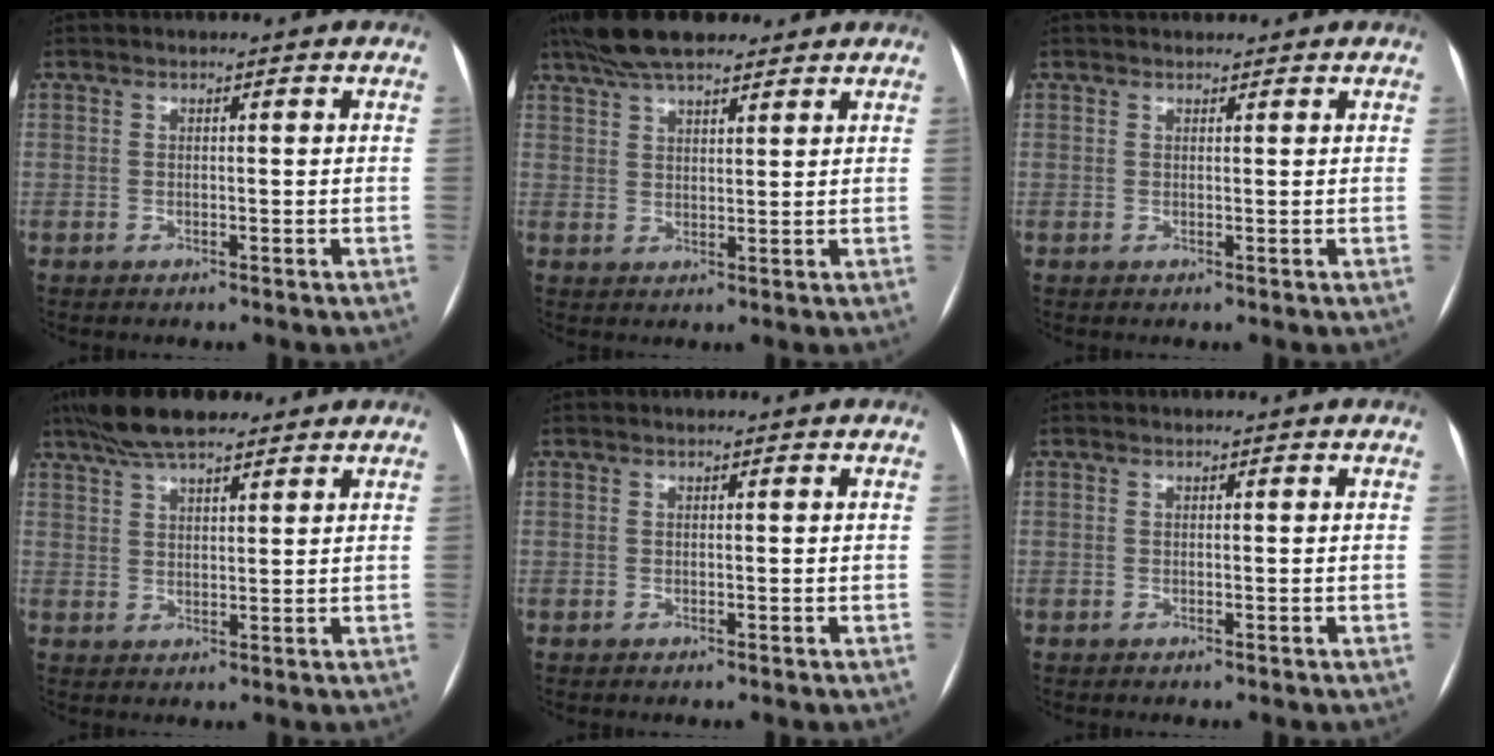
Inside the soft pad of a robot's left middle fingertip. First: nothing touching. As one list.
[{"total": 11.1, "force": [8.7, 3.2, 6.0], "torque": [-0.104, 0.042, 0.148]}, {"total": 3.4, "force": [3.1, 1.0, 1.1], "torque": [-0.009, 0.033, 0.044]}, {"total": 9.3, "force": [7.3, 2.5, 5.2], "torque": [-0.092, 0.033, 0.127]}, {"total": 0.0}, {"total": 0.0}]